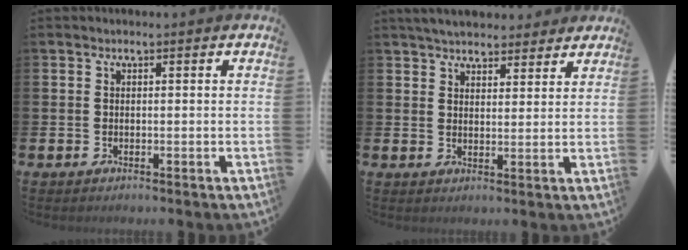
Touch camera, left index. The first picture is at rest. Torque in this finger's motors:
{"motor_torque": [1.07, -1.07, 0.62, 0.21]}